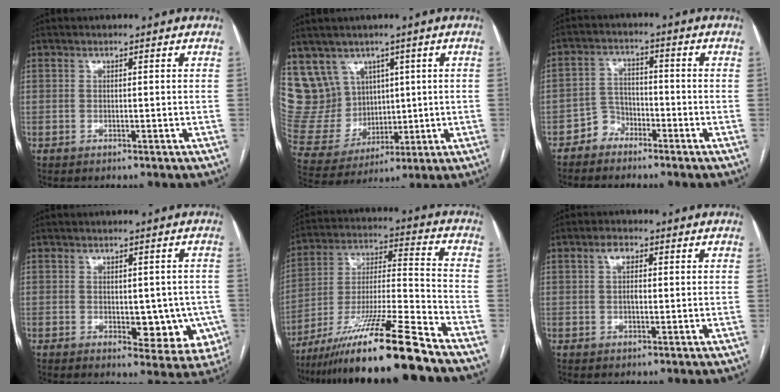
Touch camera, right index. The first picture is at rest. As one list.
[{"total": 11.8, "force": [6.4, 9.7, 1.9], "torque": [-0.057, 0.057, 0.158]}, {"total": 3.8, "force": [-2.7, 2.7, 0.2], "torque": [0.006, 0.012, -0.054]}, {"total": 8.4, "force": [-1.4, 4.5, 6.9], "torque": [-0.060, 0.005, -0.008]}, {"total": 18.9, "force": [-14.6, -1.3, 12.0], "torque": [-0.232, -0.024, -0.259]}, {"total": 2.6, "force": [0.6, 1.5, 2.0], "torque": [-0.040, 0.012, 0.010]}]